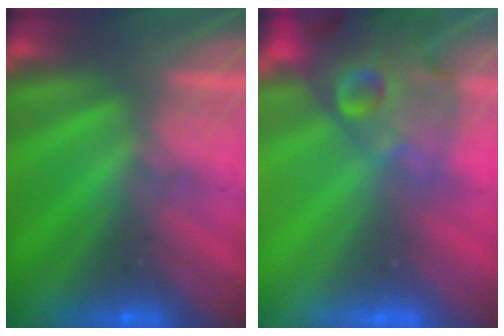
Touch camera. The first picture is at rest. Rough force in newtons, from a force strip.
{"total": 11.2}